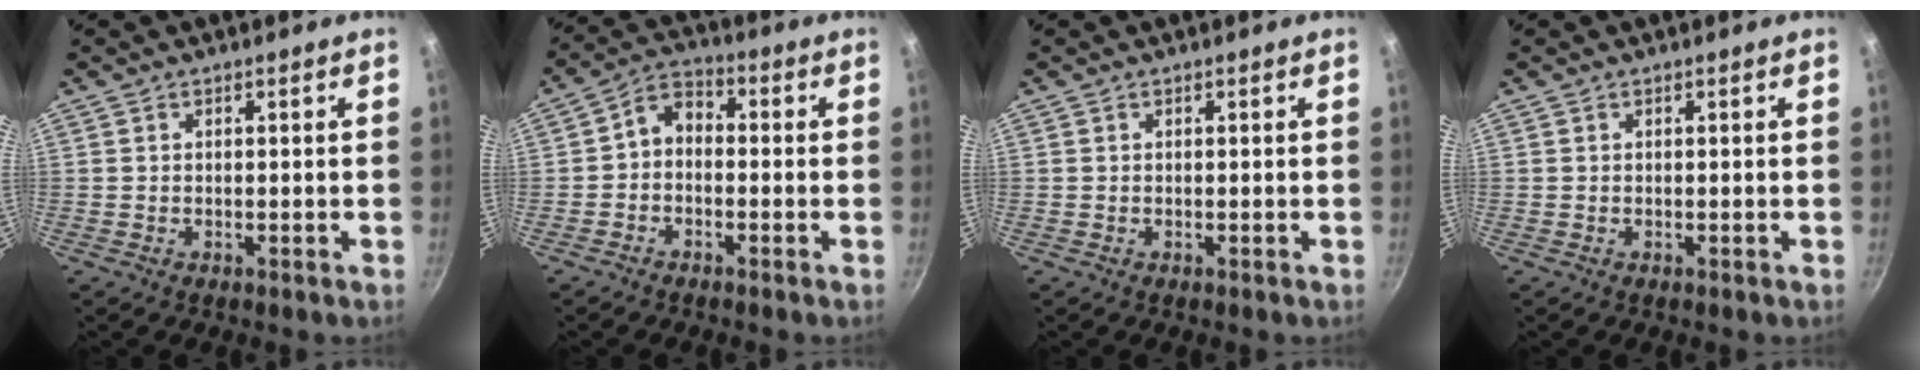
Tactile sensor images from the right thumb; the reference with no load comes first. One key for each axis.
{"total": 5.1, "fx": -1.0, "fy": 3.7, "fz": 3.4, "tx": -0.055, "ty": 0.028, "tz": -0.032}
{"total": 0.0}
{"total": 0.0}